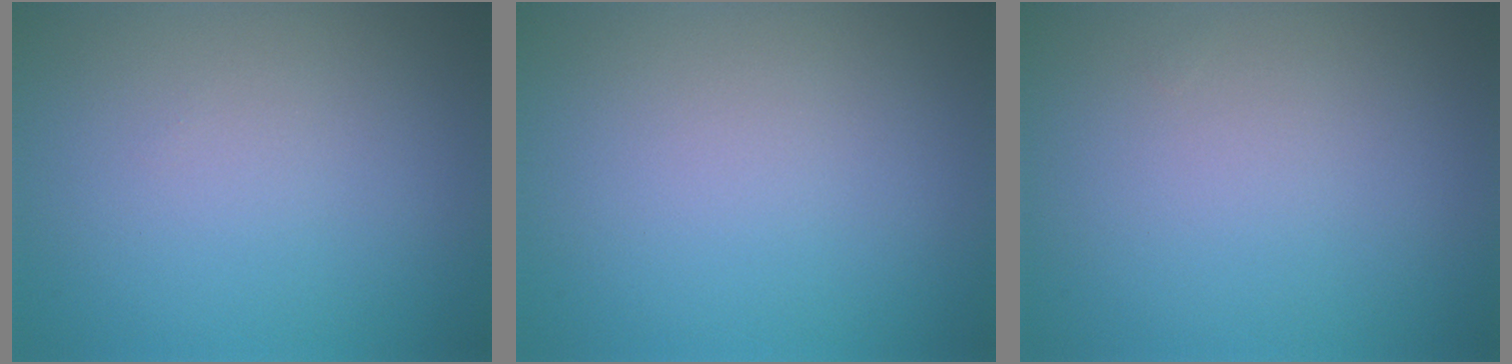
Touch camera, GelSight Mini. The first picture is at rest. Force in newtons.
{"total": 0.0}
{"total": 0.0}